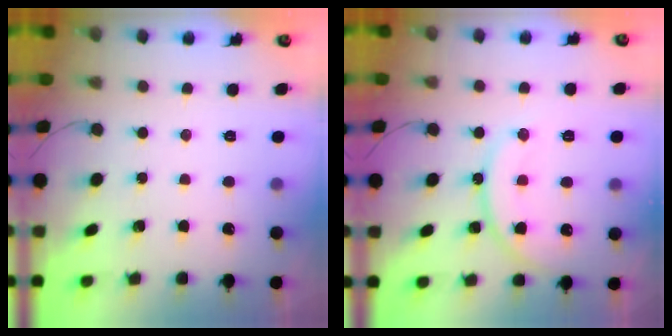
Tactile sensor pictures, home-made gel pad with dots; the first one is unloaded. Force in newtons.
{"total": 13.3, "press": 13.3, "slide": 1.3}